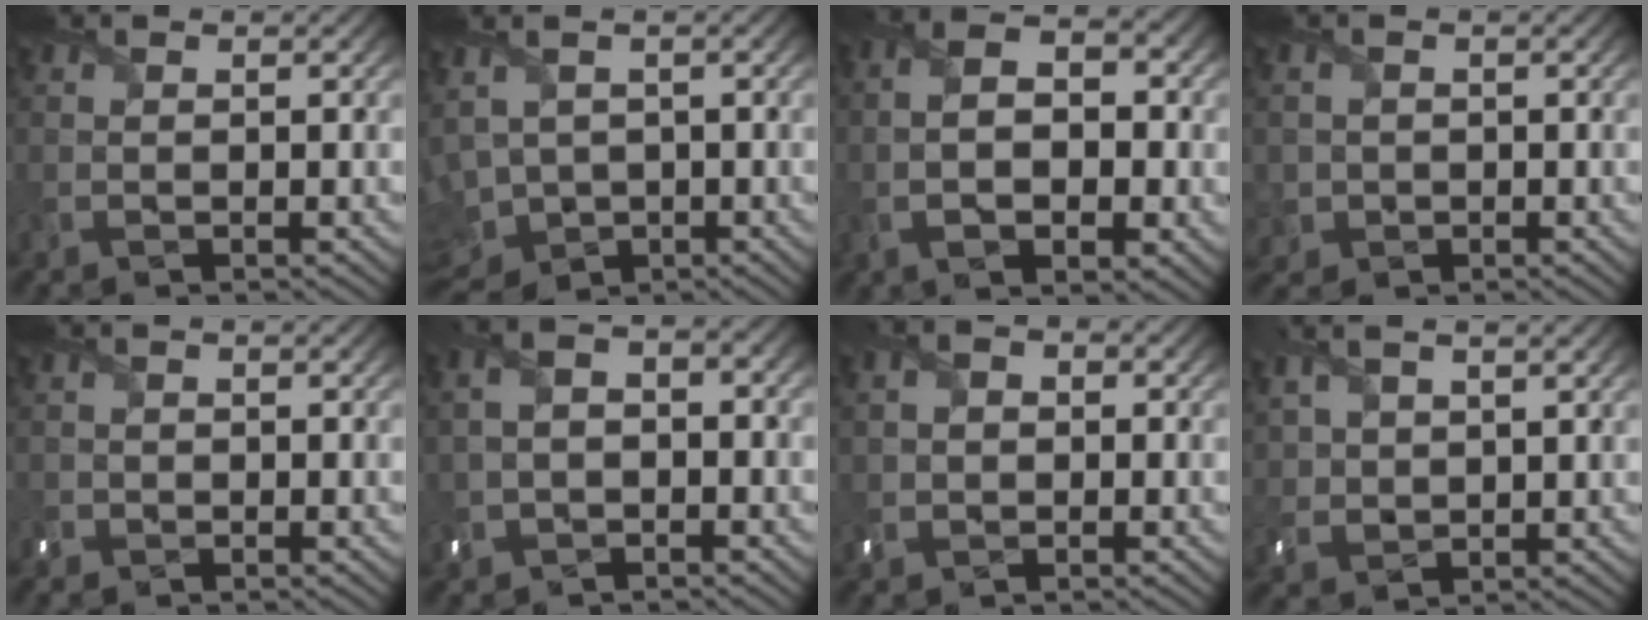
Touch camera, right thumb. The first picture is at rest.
{"total": 7.2, "force": [-0.4, 5.1, 5.0], "torque": [-0.153, -0.019, -0.008]}
{"total": 8.6, "force": [-1.1, 4.7, 7.2], "torque": [-0.136, -0.002, -0.017]}
{"total": 2.1, "force": [-0.4, 2.0, 0.0], "torque": [-0.010, -0.006, -0.011]}
{"total": 1.7, "force": [-1.3, 1.1, 0.2], "torque": [-0.005, -0.005, -0.030]}
{"total": 4.9, "force": [-1.1, 3.1, 3.7], "torque": [-0.082, 0.003, -0.016]}
{"total": 3.0, "force": [-0.4, 2.4, 1.7], "torque": [-0.036, 0.004, -0.013]}
{"total": 6.1, "force": [3.2, 3.2, 4.1], "torque": [-0.115, 0.005, 0.071]}